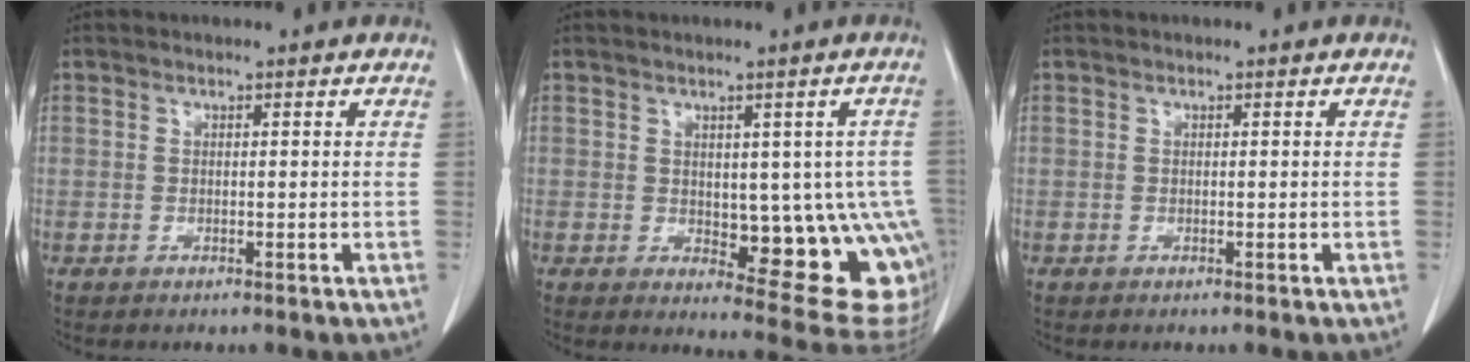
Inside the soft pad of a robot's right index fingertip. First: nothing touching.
{"total": 12.9, "force": [-1.4, 5.3, 11.6], "torque": [-0.097, 0.002, -0.001]}
{"total": 0.0}